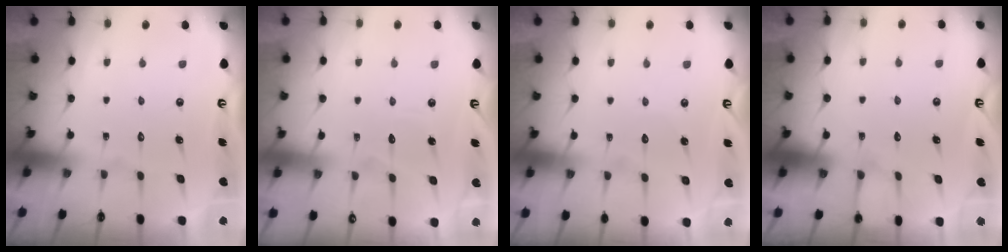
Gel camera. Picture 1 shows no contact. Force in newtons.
{"total": 4.7, "press": 4.7, "slide": 0.3}
{"total": 3.3, "press": 3.3, "slide": 0.3}
{"total": 5.1, "press": 5.1, "slide": 0.5}